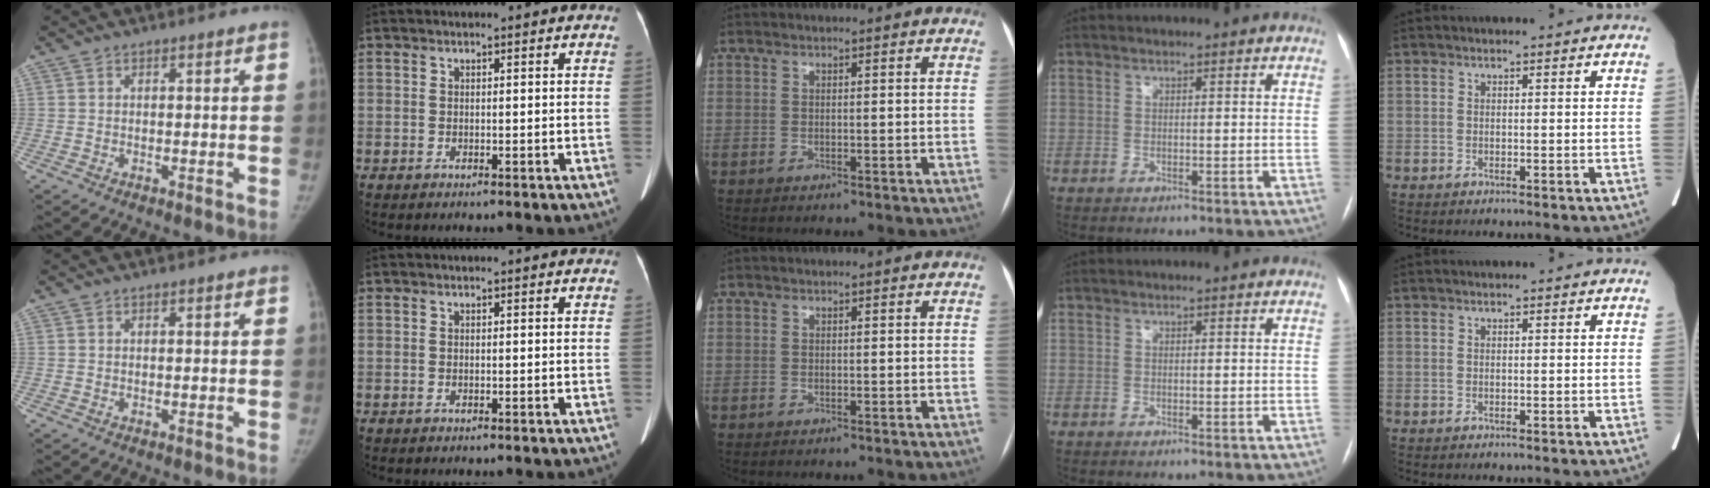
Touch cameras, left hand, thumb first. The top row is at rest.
{}